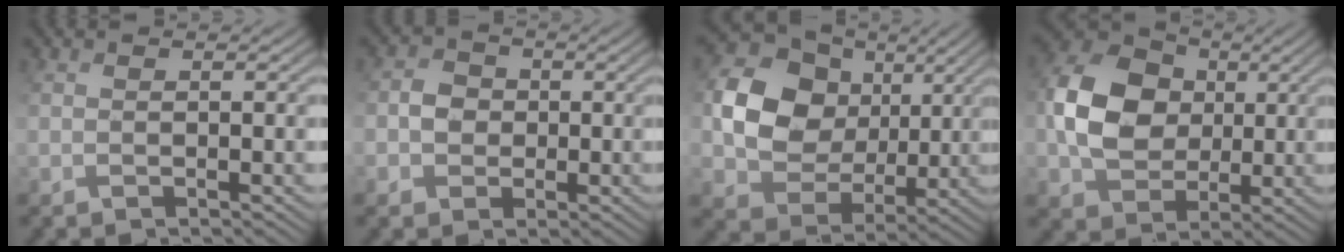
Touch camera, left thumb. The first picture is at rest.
{"total": 3.0, "force": [-0.2, 2.9, 0.6], "torque": [-0.013, 0.005, -0.009]}
{"total": 13.3, "force": [3.5, 11.1, 6.4], "torque": [-0.165, 0.015, 0.070]}
{"total": 9.6, "force": [1.4, 7.8, 5.5], "torque": [-0.124, 0.017, 0.022]}